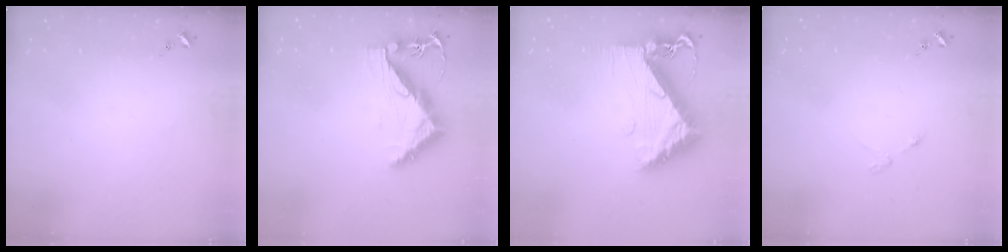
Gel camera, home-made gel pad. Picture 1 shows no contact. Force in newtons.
{"total": 8.6, "press": 8.5, "slide": 1.1}
{"total": 13.5, "press": 13.5, "slide": 1.4}
{"total": 2.3, "press": 2.3, "slide": 0.3}